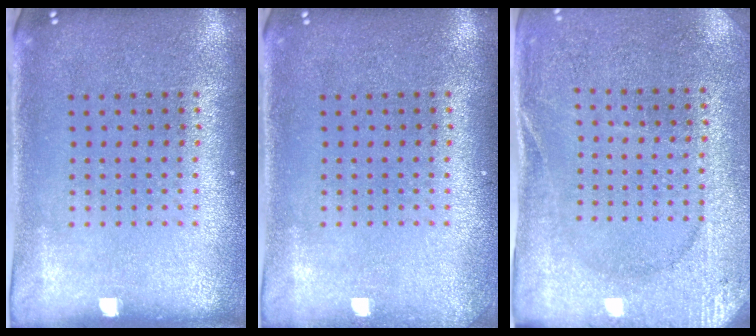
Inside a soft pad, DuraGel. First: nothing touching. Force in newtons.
{"total": 0.7, "press": 0.7, "slide": 0.0}
{"total": 2.6, "press": 2.5, "slide": 0.4}